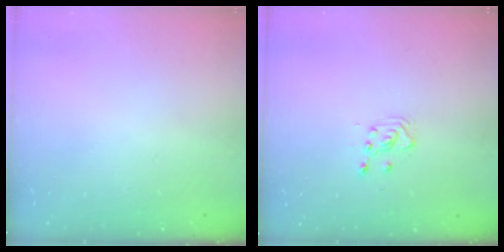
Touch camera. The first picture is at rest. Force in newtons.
{"total": 2.8, "press": 2.7, "slide": 0.7}